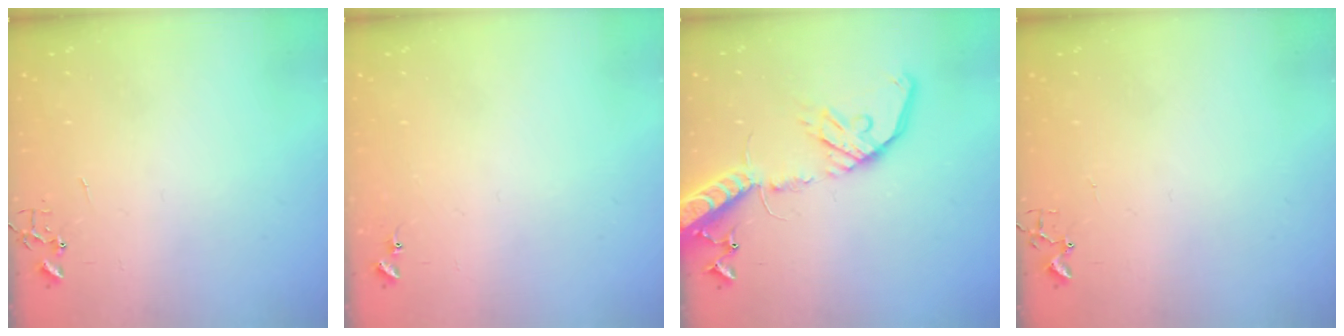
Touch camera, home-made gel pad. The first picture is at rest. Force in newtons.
{"total": 6.8, "press": 6.7, "slide": 0.5}
{"total": 17.9, "press": 17.6, "slide": 3.7}
{"total": 3.0, "press": 2.9, "slide": 0.4}